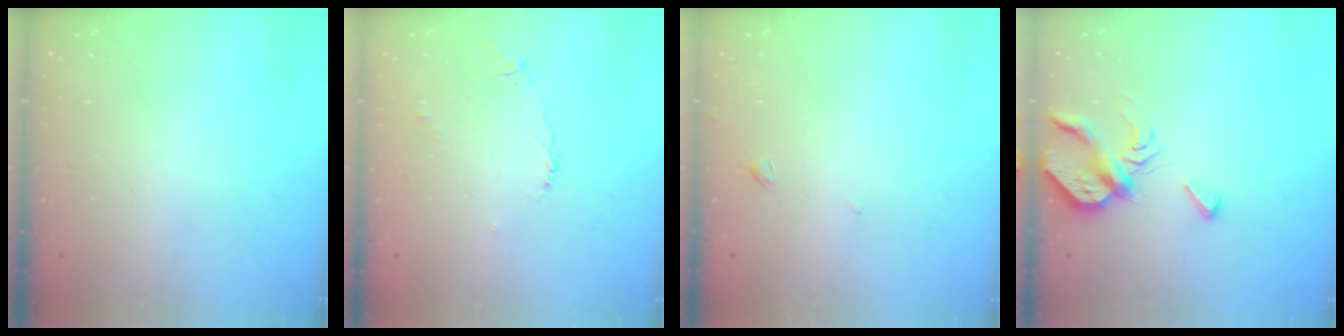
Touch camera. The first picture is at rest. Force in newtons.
{"total": 2.3, "press": 2.2, "slide": 0.7}
{"total": 1.7, "press": 1.6, "slide": 0.5}
{"total": 8.4, "press": 8.4, "slide": 0.9}